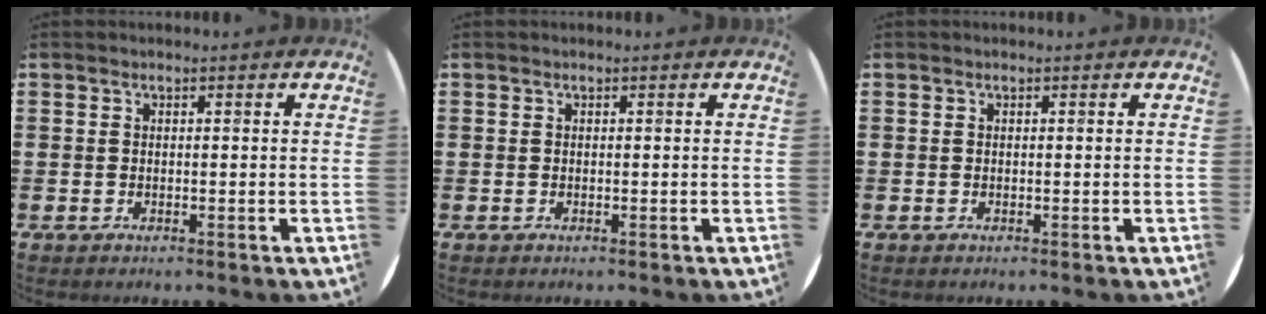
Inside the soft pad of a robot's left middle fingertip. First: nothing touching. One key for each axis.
{"total": 0.0}
{"total": 0.0}